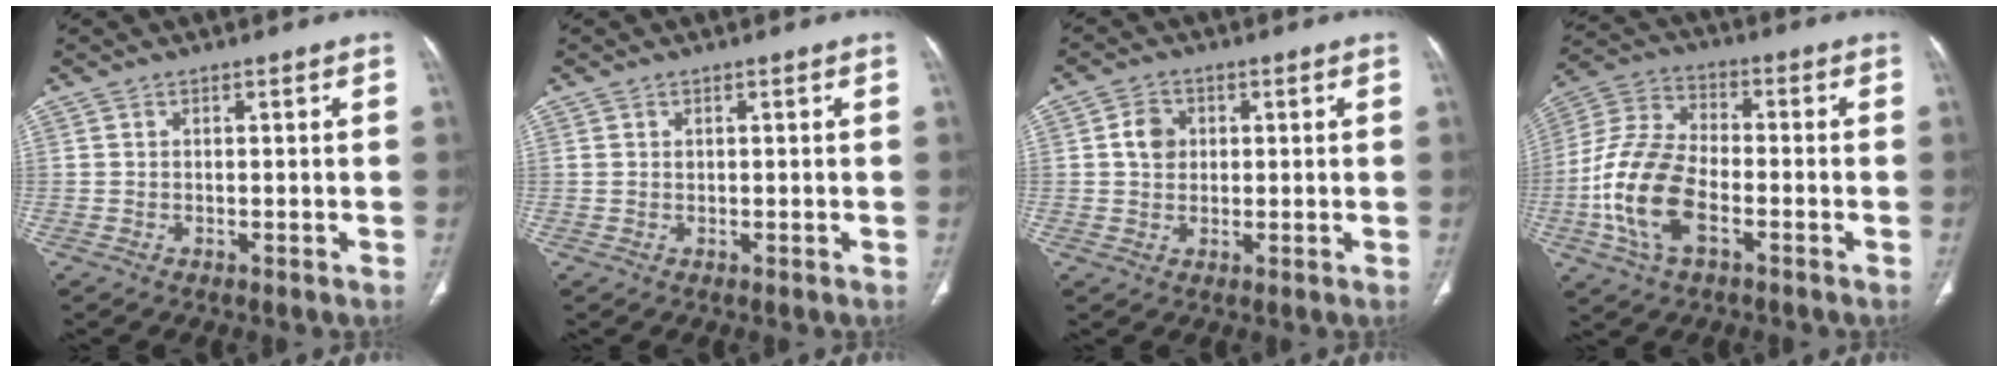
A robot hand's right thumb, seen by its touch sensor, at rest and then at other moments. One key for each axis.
{"total": 0.5, "fx": 0.3, "fy": 0.4, "fz": 0.2, "tx": -0.001, "ty": 0.001, "tz": 0.005}
{"total": 4.1, "fx": 0.8, "fy": 3.4, "fz": 2.2, "tx": -0.027, "ty": 0.002, "tz": 0.011}
{"total": 14.7, "fx": -4.6, "fy": 7.6, "fz": 11.7, "tx": -0.247, "ty": 0.021, "tz": -0.091}